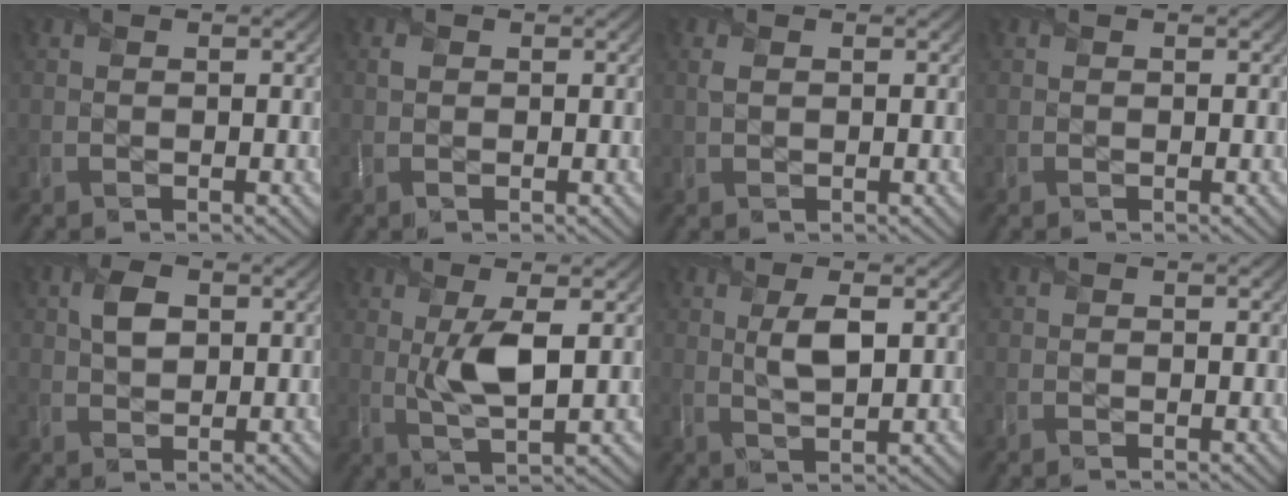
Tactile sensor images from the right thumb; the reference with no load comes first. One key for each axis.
{"total": 1.1, "fx": 0.1, "fy": 1.0, "fz": 0.4, "tx": -0.009, "ty": -0.001, "tz": 0.000}
{"total": 1.0, "fx": 0.4, "fy": 0.6, "fz": 0.6, "tx": -0.018, "ty": 0.000, "tz": 0.007}
{"total": 0.0}
{"total": 2.8, "fx": 0.9, "fy": 1.9, "fz": 1.9, "tx": -0.041, "ty": 0.002, "tz": 0.015}
{"total": 5.1, "fx": 1.2, "fy": 1.4, "fz": 4.7, "tx": -0.094, "ty": -0.002, "tz": 0.025}
{"total": 3.3, "fx": 1.4, "fy": 0.9, "fz": 2.8, "tx": -0.056, "ty": -0.001, "tz": 0.028}
{"total": 0.0}